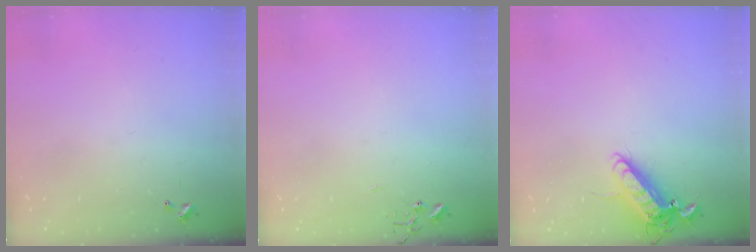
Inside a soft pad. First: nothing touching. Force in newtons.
{"total": 0.0}
{"total": 13.2, "press": 13.0, "slide": 2.1}